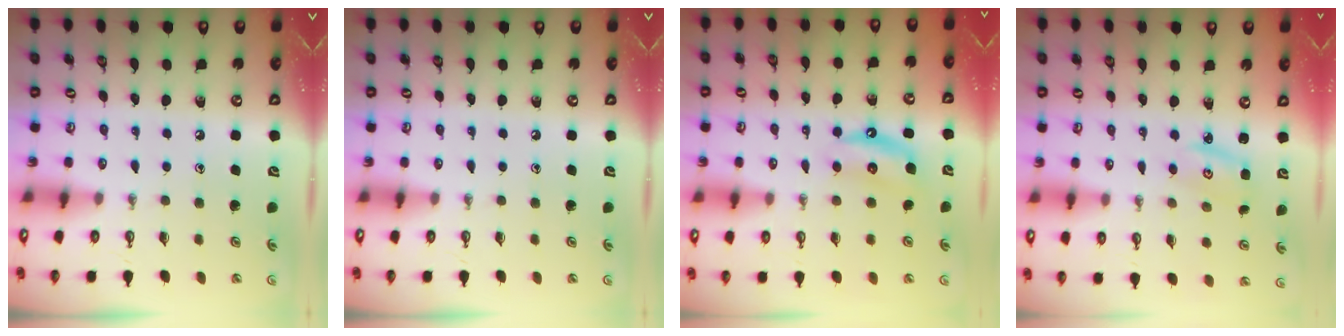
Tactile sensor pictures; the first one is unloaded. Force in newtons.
{"total": 0.0}
{"total": 5.8, "press": 5.8, "slide": 0.7}
{"total": 2.6, "press": 2.6, "slide": 0.2}